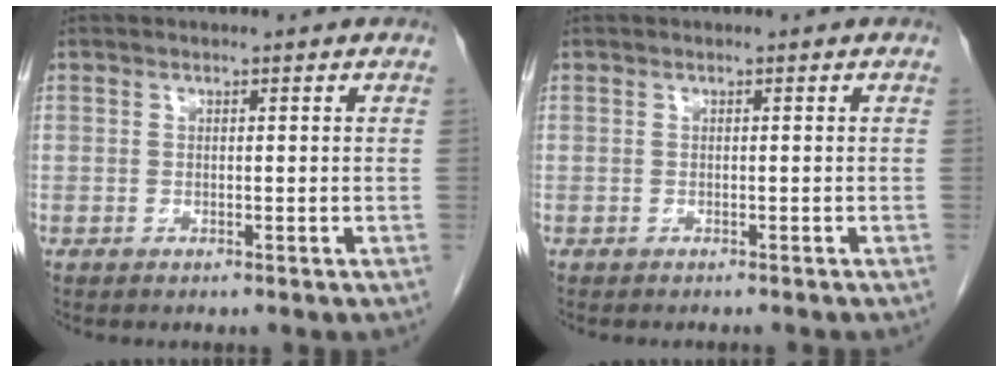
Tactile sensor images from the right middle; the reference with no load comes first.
{"total": 2.8, "force": [-2.6, 0.5, 1.0], "torque": [-0.014, -0.003, -0.031]}